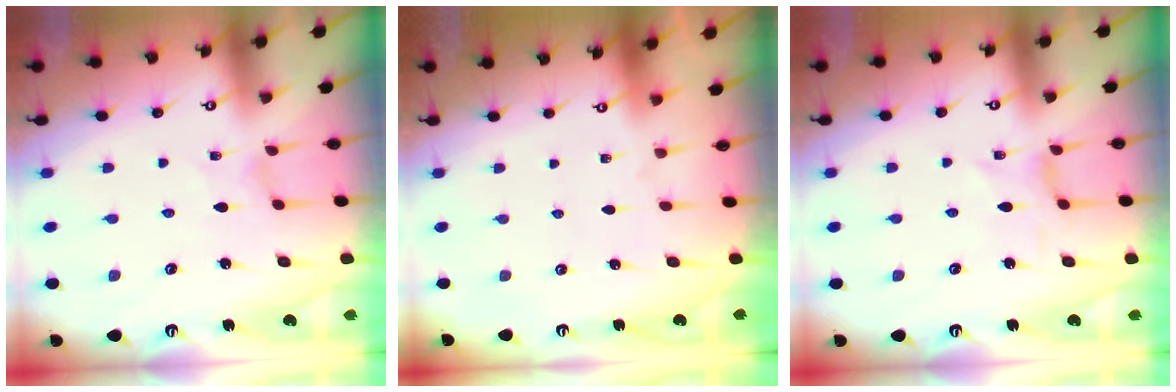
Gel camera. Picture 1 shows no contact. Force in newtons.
{"total": 0.0}
{"total": 0.0}